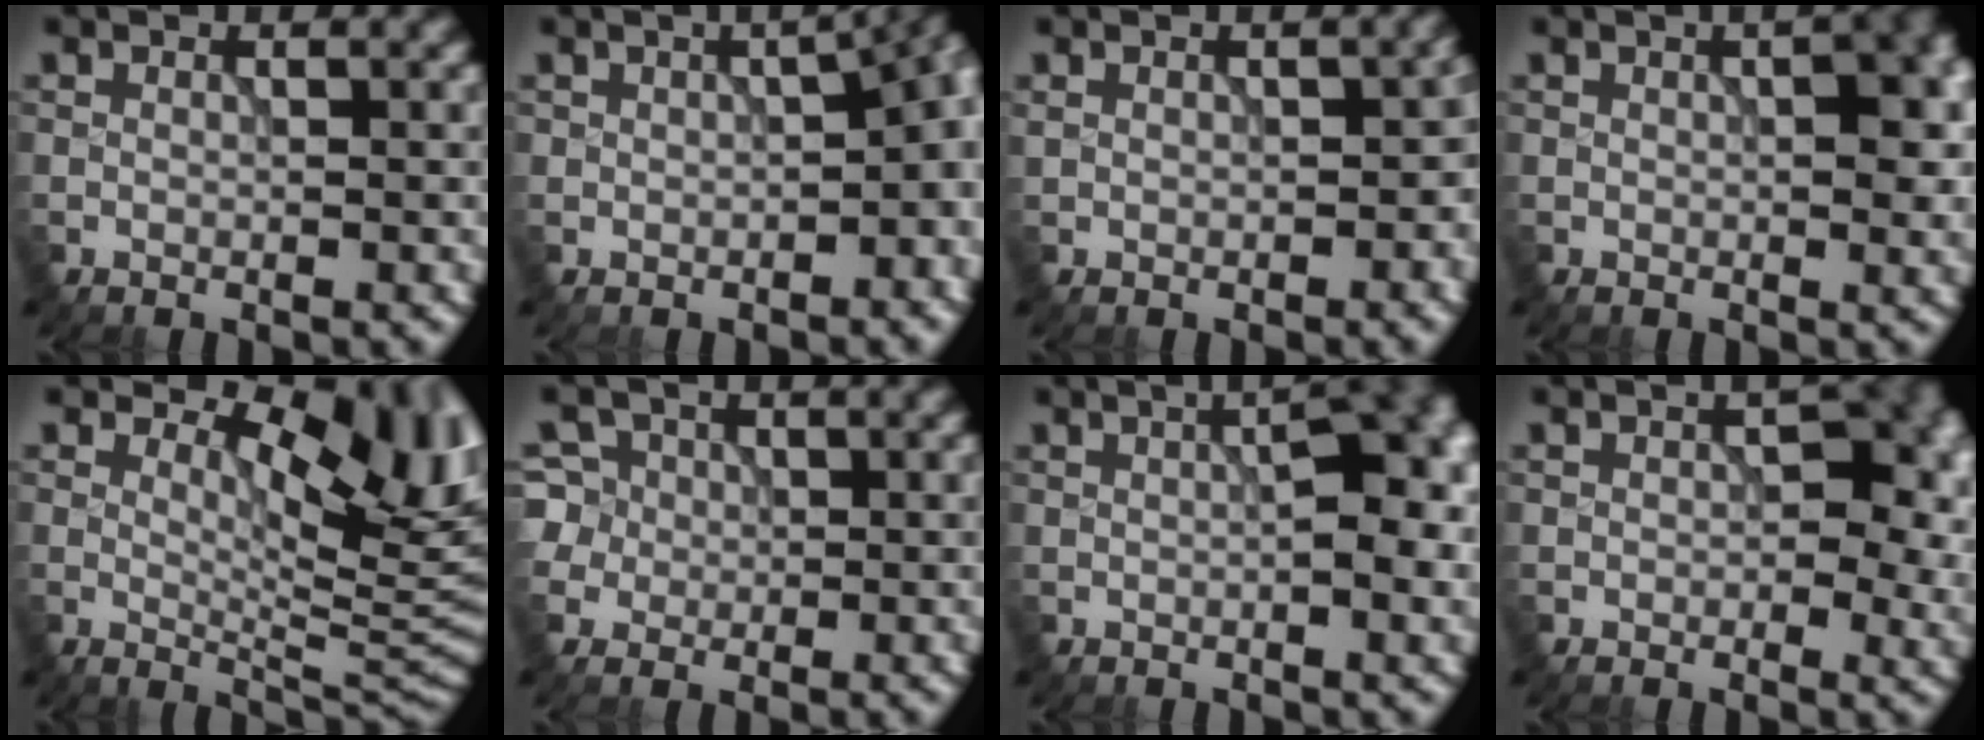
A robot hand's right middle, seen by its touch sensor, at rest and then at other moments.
{"total": 7.8, "force": [0.0, 4.1, 6.7], "torque": [-0.066, 0.000, -0.002]}
{"total": 4.3, "force": [0.0, 2.5, 3.5], "torque": [-0.048, -0.004, 0.007]}
{"total": 5.3, "force": [0.6, 2.3, 4.7], "torque": [-0.047, 0.005, 0.012]}
{"total": 10.6, "force": [3.7, 4.8, 8.7], "torque": [-0.113, -0.002, 0.055]}
{"total": 4.6, "force": [0.5, 4.4, 1.1], "torque": [-0.018, 0.031, -0.004]}
{"total": 8.4, "force": [0.8, 3.7, 7.6], "torque": [-0.057, 0.025, 0.005]}
{"total": 7.4, "force": [0.7, 4.3, 6.0], "torque": [-0.055, 0.002, 0.005]}